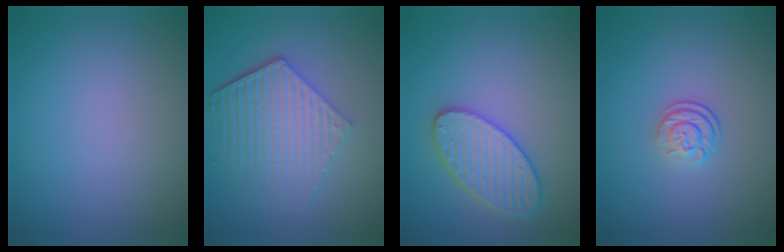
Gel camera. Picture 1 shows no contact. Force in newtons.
{"total": 5.9, "press": 4.3, "slide": 4.0}
{"total": 3.9, "press": 3.8, "slide": 0.8}
{"total": 2.3, "press": 1.7, "slide": 1.7}